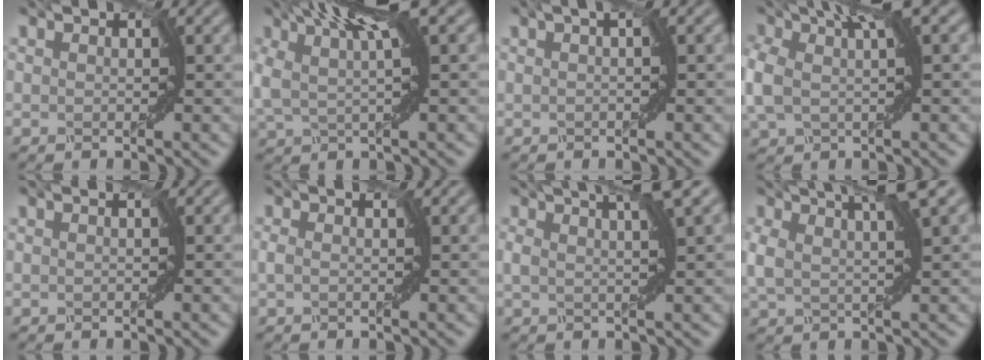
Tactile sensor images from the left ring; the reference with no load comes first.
{"total": 6.9, "force": [3.2, 1.3, 5.9], "torque": [-0.122, 0.019, 0.062]}
{"total": 0.7, "force": [0.1, -0.1, 0.7], "torque": [-0.013, 0.005, 0.005]}
{"total": 5.7, "force": [1.7, 2.4, 4.9], "torque": [-0.113, 0.016, 0.029]}
{"total": 0.6, "force": [0.4, -0.4, -0.2], "torque": [-0.002, 0.001, 0.010]}
{"total": 1.5, "force": [0.2, 0.8, 1.2], "torque": [-0.025, 0.006, 0.005]}
{"total": 4.3, "force": [2.8, 0.3, 3.3], "torque": [-0.049, 0.019, 0.047]}
{"total": 5.4, "force": [3.1, 1.0, 4.3], "torque": [-0.089, 0.022, 0.058]}